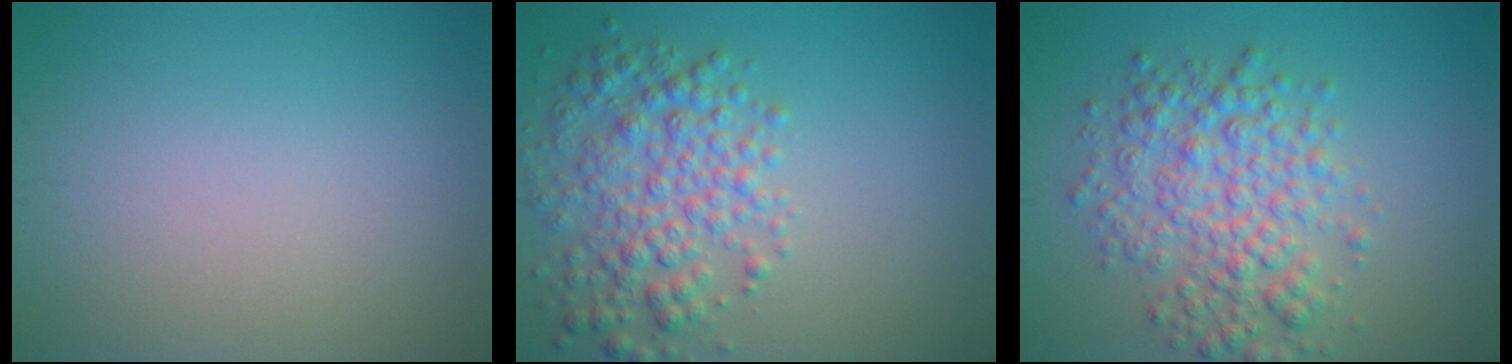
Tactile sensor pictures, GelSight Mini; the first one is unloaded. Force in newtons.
{"total": 4.9, "press": 4.9, "slide": 0.1}
{"total": 5.4, "press": 5.4, "slide": 0.0}